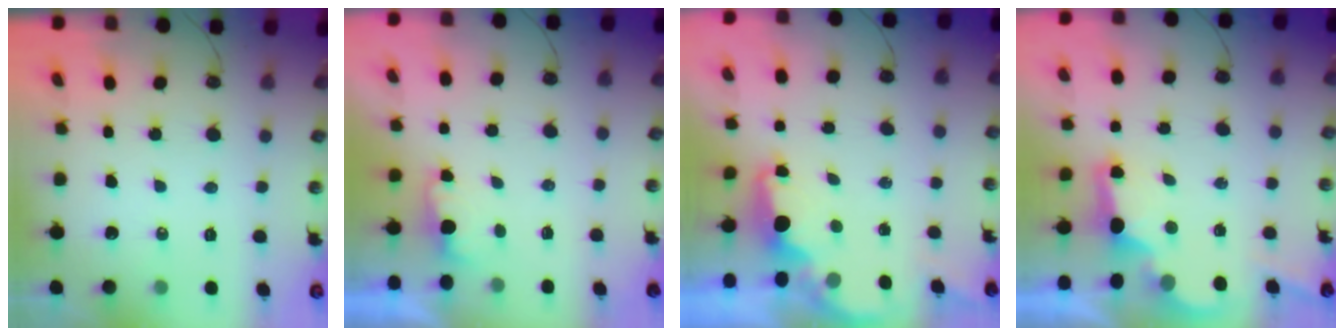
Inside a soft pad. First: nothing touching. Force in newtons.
{"total": 1.4, "press": 1.2, "slide": 0.8}
{"total": 2.0, "press": 1.9, "slide": 0.8}
{"total": 2.9, "press": 2.7, "slide": 0.9}